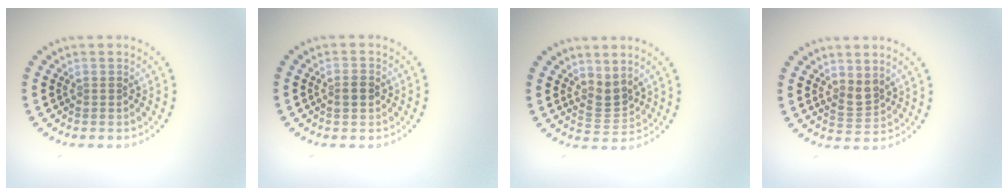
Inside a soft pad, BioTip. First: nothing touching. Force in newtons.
{"total": 1.2, "press": 1.2, "slide": 0.1}
{"total": 2.2, "press": 1.5, "slide": 1.6}
{"total": 1.8, "press": 1.4, "slide": 1.1}